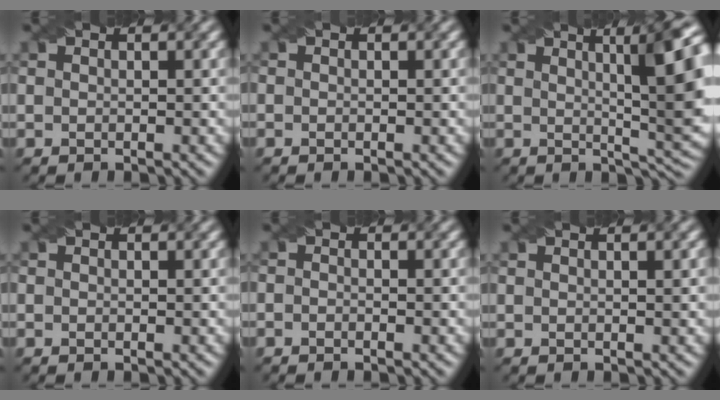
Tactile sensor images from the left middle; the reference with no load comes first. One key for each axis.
{"total": 0.0}
{"total": 11.5, "fx": 2.8, "fy": 2.8, "fz": 10.8, "tx": -0.114, "ty": 0.010, "tz": 0.040}
{"total": 0.0}
{"total": 1.0, "fx": -0.7, "fy": 0.4, "fz": 0.5, "tx": -0.011, "ty": 0.000, "tz": -0.014}
{"total": 1.0, "fx": 0.2, "fy": 0.2, "fz": 1.0, "tx": -0.012, "ty": 0.003, "tz": 0.002}